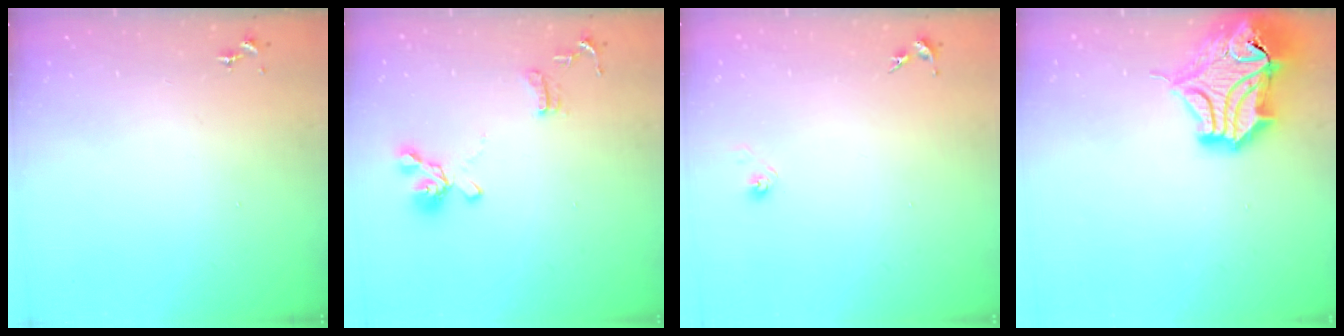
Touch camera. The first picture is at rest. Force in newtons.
{"total": 14.7, "press": 14.6, "slide": 1.5}
{"total": 2.8, "press": 2.6, "slide": 1.1}
{"total": 20.0, "press": 19.8, "slide": 2.7}